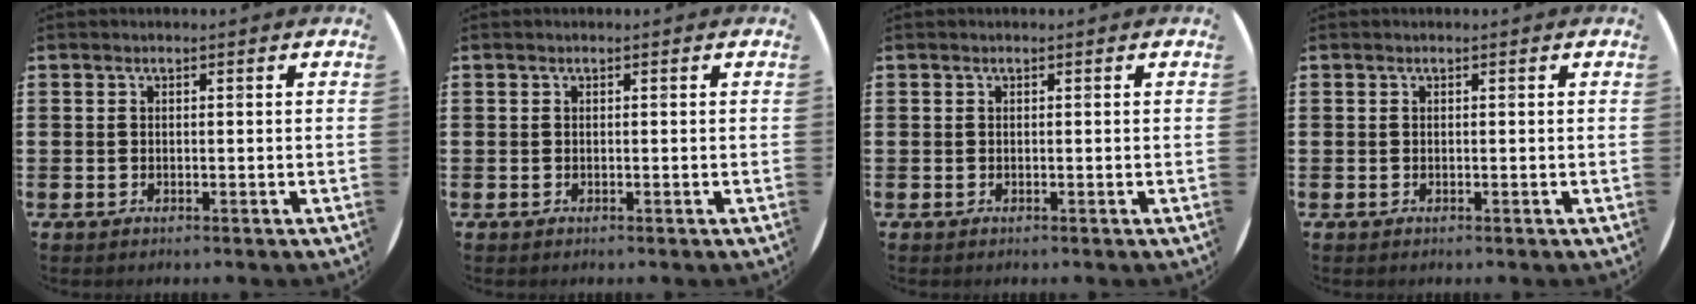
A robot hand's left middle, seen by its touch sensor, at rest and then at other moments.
{"total": 0.0}
{"total": 0.0}
{"total": 0.0}